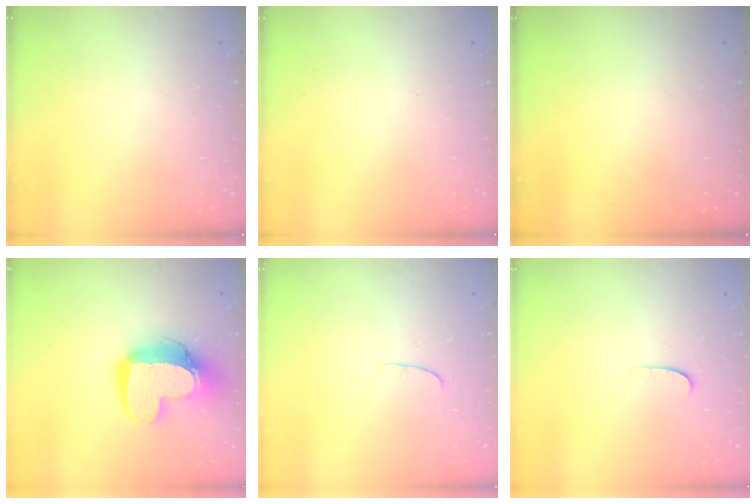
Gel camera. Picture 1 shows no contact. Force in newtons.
{"total": 0.0}
{"total": 0.0}
{"total": 14.9, "press": 14.9, "slide": 1.4}
{"total": 5.7, "press": 5.7, "slide": 0.5}
{"total": 4.3, "press": 4.3, "slide": 0.2}